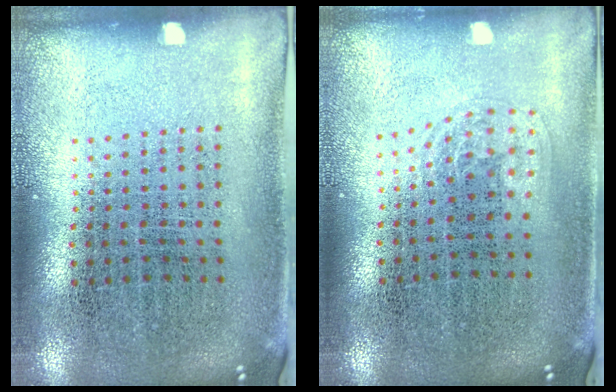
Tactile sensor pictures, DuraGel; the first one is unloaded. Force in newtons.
{"total": 0.9, "press": 0.6, "slide": 0.7}